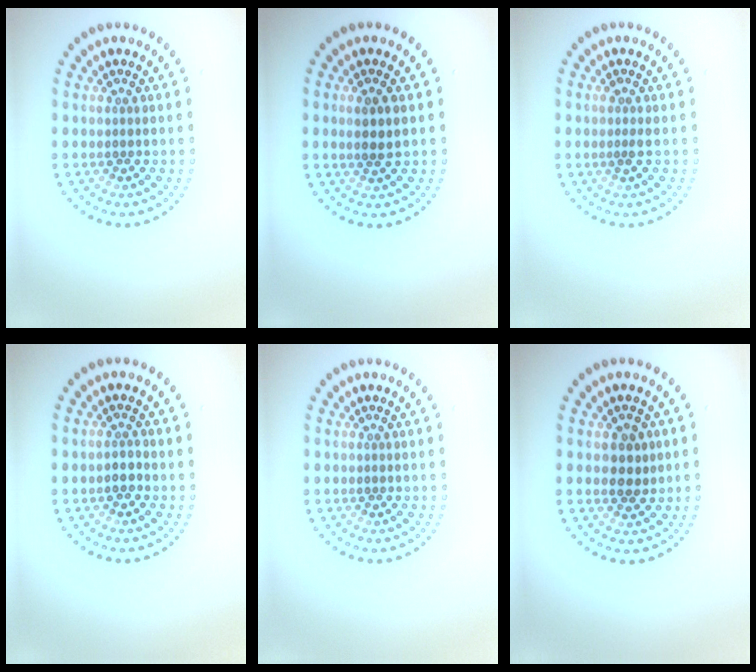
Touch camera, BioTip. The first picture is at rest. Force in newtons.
{"total": 2.0, "press": 1.8, "slide": 0.7}
{"total": 1.0, "press": 0.8, "slide": 0.5}
{"total": 1.2, "press": 1.0, "slide": 0.7}
{"total": 0.0}
{"total": 2.4, "press": 2.3, "slide": 0.5}